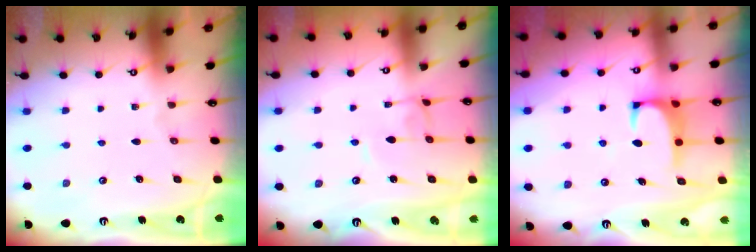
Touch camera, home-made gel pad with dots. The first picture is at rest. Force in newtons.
{"total": 2.1, "press": 2.1, "slide": 0.1}
{"total": 1.0, "press": 0.8, "slide": 0.4}